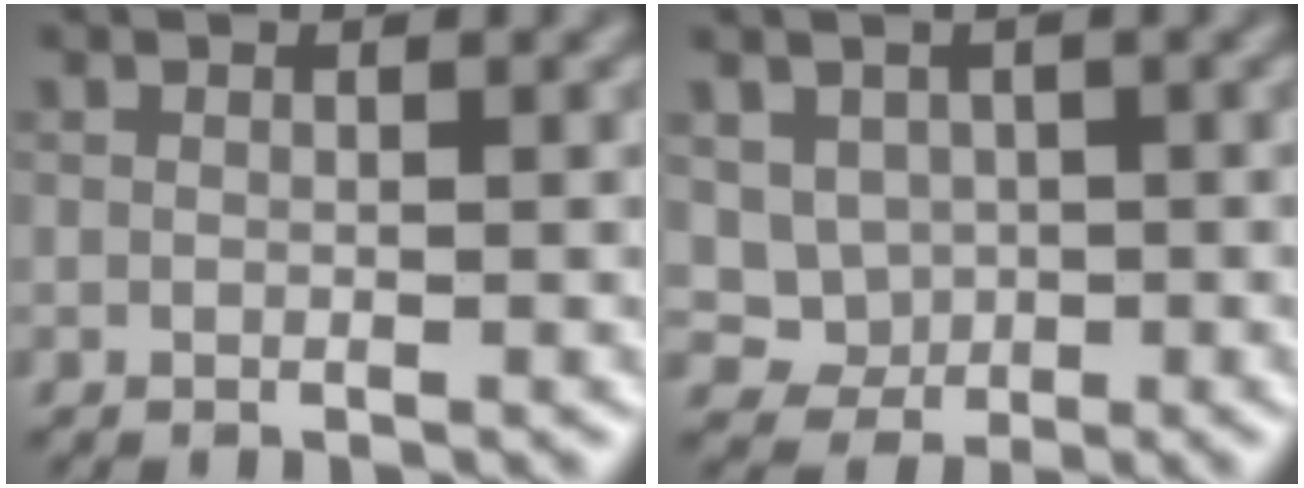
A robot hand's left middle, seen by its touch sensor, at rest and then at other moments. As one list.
[{"total": 2.8, "force": [0.5, 2.6, 1.0], "torque": [-0.021, -0.004, 0.014]}]